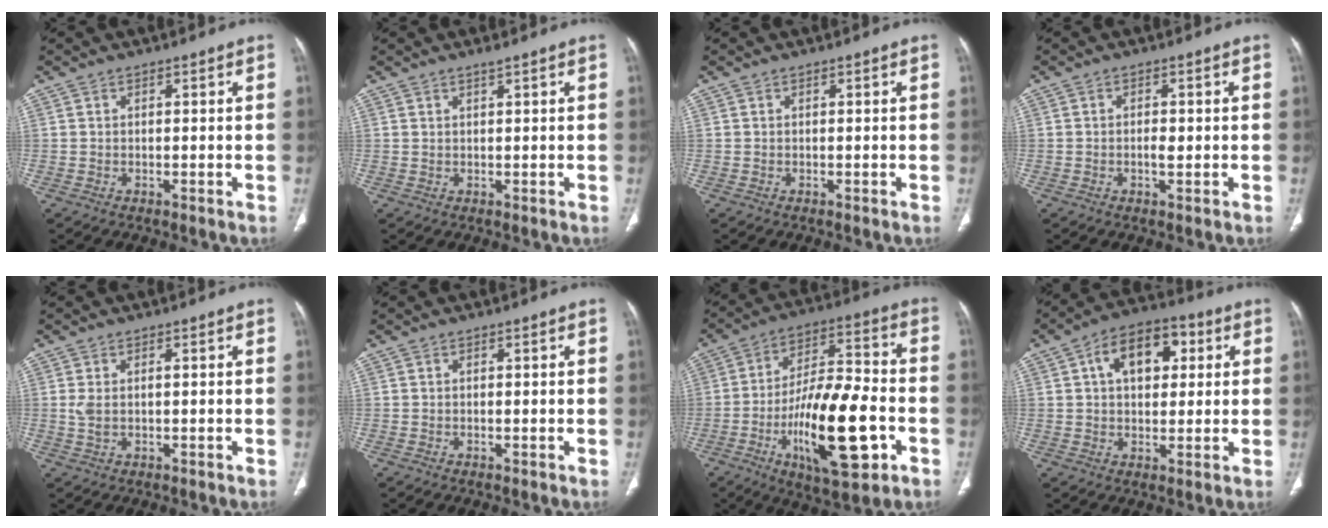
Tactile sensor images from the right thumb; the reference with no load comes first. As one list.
[{"total": 1.0, "force": [0.8, 0.0, 0.6], "torque": [-0.004, -0.001, 0.017]}, {"total": 0.0}, {"total": 2.0, "force": [-0.3, 0.9, 1.7], "torque": [-0.030, 0.001, -0.006]}, {"total": 2.6, "force": [0.2, 1.2, 2.3], "torque": [-0.059, 0.009, 0.006]}, {"total": 0.0}, {"total": 21.8, "force": [-6.2, 8.0, 19.3], "torque": [-0.323, 0.023, -0.092]}, {"total": 11.9, "force": [3.4, 7.5, 8.6], "torque": [-0.101, 0.018, 0.047]}]